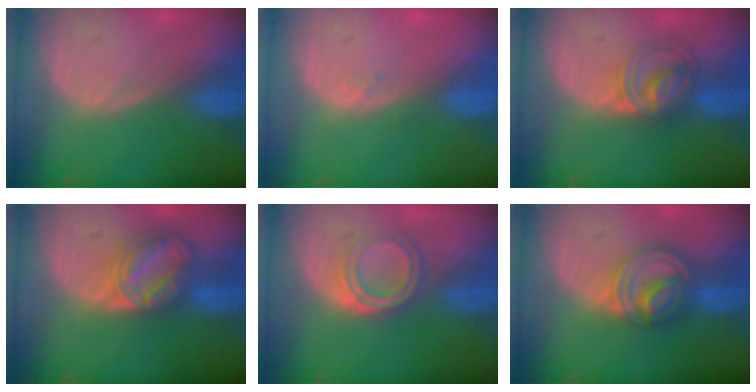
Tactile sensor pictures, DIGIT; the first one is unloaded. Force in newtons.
{"total": 0.9, "press": 0.8, "slide": 0.4}
{"total": 5.8, "press": 5.7, "slide": 0.5}
{"total": 8.6, "press": 7.2, "slide": 4.6}
{"total": 4.4, "press": 4.2, "slide": 1.5}
{"total": 8.0, "press": 6.8, "slide": 4.2}